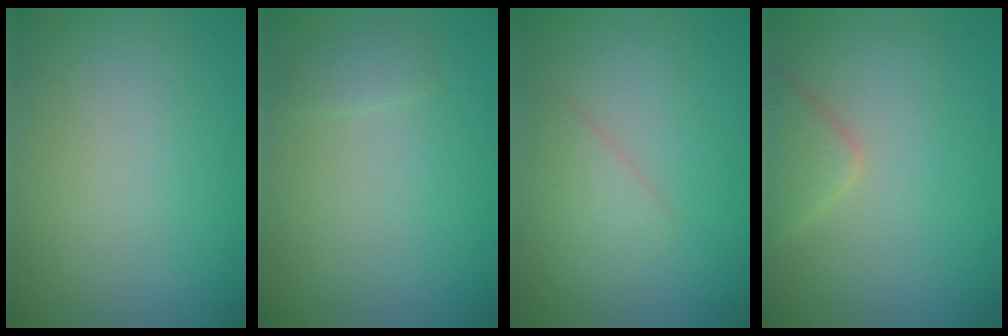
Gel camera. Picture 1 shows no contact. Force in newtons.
{"total": 0.9, "press": 0.9, "slide": 0.0}
{"total": 1.9, "press": 1.8, "slide": 0.1}
{"total": 2.2, "press": 2.2, "slide": 0.2}